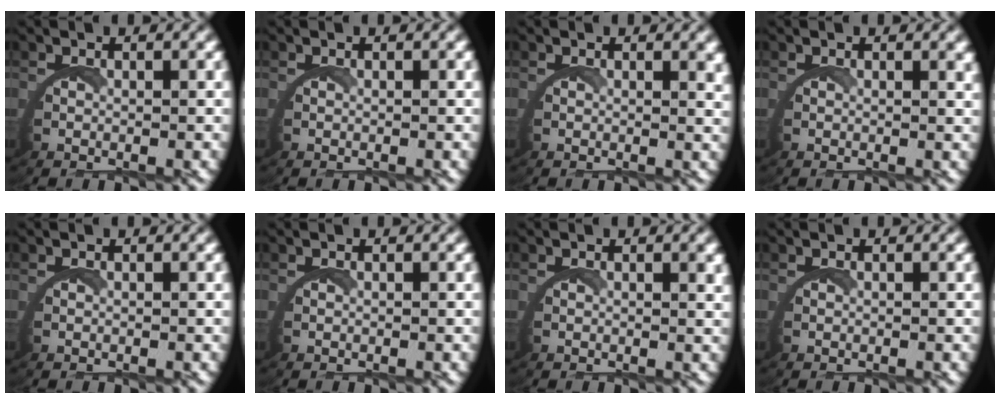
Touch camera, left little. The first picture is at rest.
{"total": 0.0}
{"total": 0.9, "force": [0.7, -0.1, 0.6], "torque": [-0.013, -0.004, 0.009]}
{"total": 0.7, "force": [0.5, -0.2, 0.4], "torque": [-0.008, -0.002, 0.007]}
{"total": 0.0}
{"total": 0.0}
{"total": 0.7, "force": [0.4, -0.1, 0.6], "torque": [-0.011, -0.002, 0.005]}
{"total": 0.0}